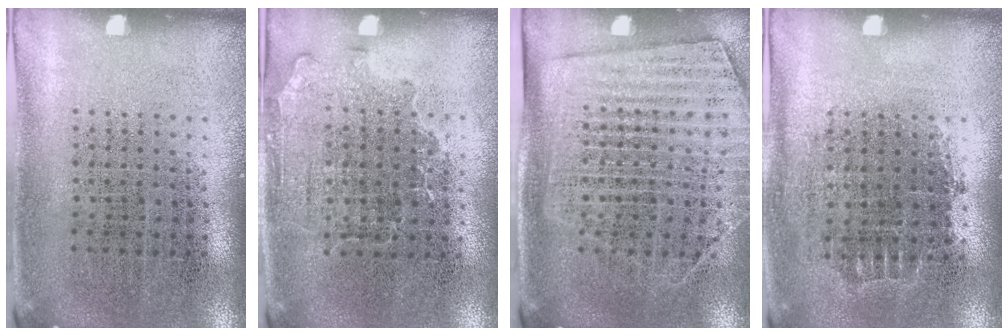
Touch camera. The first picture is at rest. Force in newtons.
{"total": 1.4, "press": 1.1, "slide": 0.8}
{"total": 1.8, "press": 1.5, "slide": 1.0}
{"total": 0.6, "press": 0.6, "slide": 0.2}